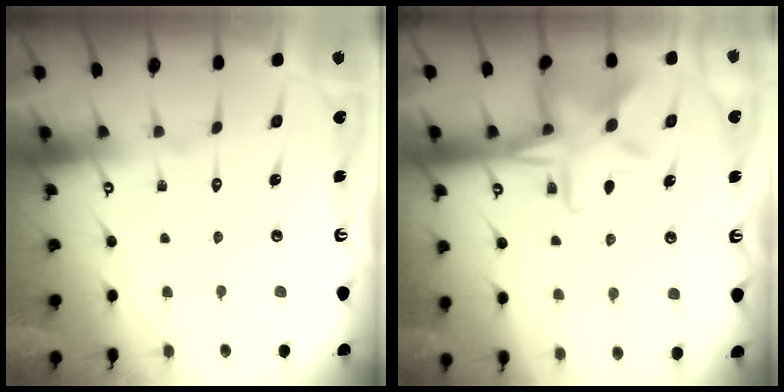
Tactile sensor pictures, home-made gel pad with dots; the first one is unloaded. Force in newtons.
{"total": 14.6, "press": 14.5, "slide": 1.1}